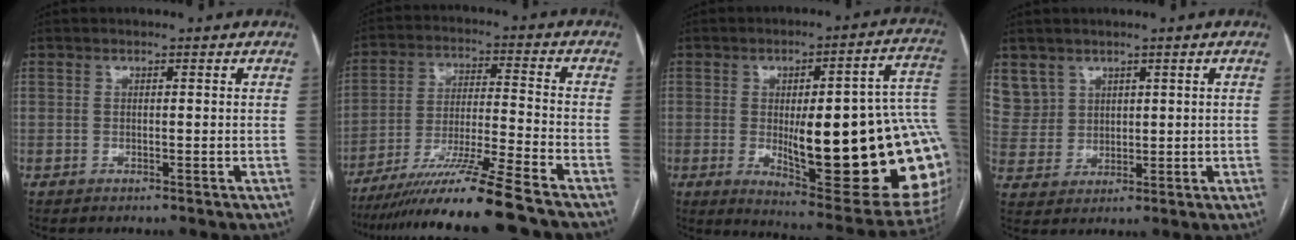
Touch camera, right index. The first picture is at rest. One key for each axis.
{"total": 14.7, "fx": -11.9, "fy": -2.1, "fz": 8.2, "tx": -0.140, "ty": -0.025, "tz": -0.203}
{"total": 28.7, "fx": -1.8, "fy": 6.0, "fz": 28.0, "tx": -0.279, "ty": 0.009, "tz": -0.012}
{"total": 6.4, "fx": 3.8, "fy": 5.1, "fz": 0.2, "tx": -0.003, "ty": 0.009, "tz": 0.090}